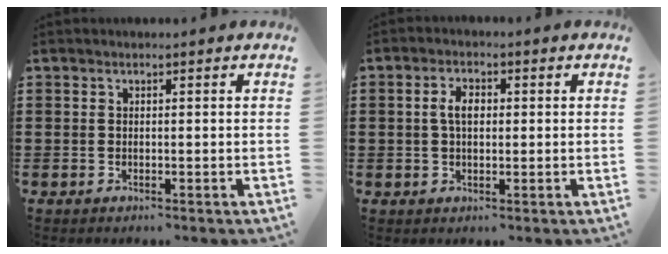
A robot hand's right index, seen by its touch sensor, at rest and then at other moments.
{"total": 3.5, "force": [0.4, 1.8, 3.0], "torque": [-0.060, 0.008, 0.005]}